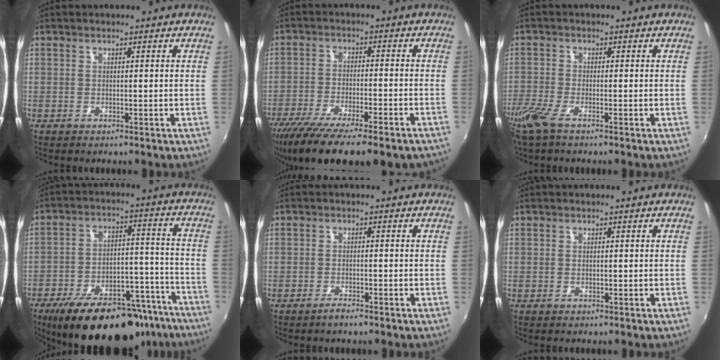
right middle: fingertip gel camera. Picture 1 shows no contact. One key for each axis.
{"total": 19.6, "fx": -15.2, "fy": 4.2, "fz": 11.7, "tx": -0.217, "ty": -0.069, "tz": -0.231}
{"total": 5.5, "fx": -3.8, "fy": 1.1, "fz": 3.7, "tx": -0.096, "ty": -0.019, "tz": -0.079}
{"total": 26.7, "fx": -20.6, "fy": 10.5, "fz": 13.4, "tx": -0.223, "ty": 0.009, "tz": -0.271}
{"total": 1.7, "fx": -1.5, "fy": 0.4, "fz": 0.7, "tx": -0.018, "ty": -0.005, "tz": -0.030}
{"total": 0.0}